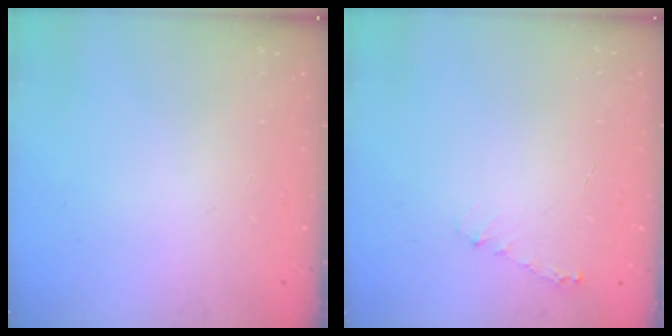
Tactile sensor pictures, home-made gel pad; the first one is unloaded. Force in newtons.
{"total": 4.2, "press": 4.2, "slide": 0.4}